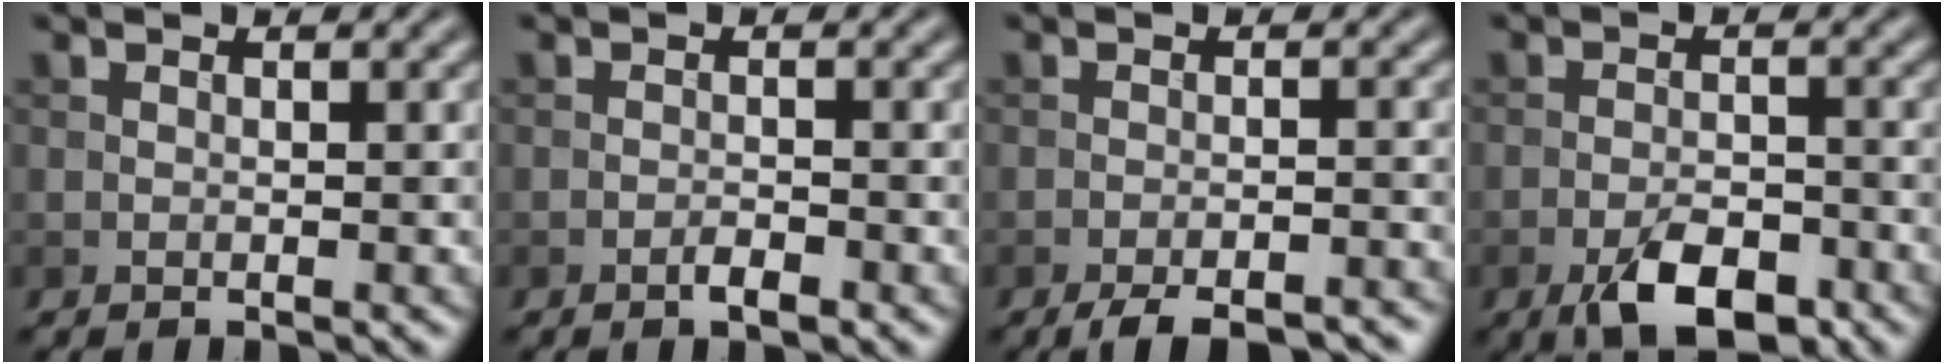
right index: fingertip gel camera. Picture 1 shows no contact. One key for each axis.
{"total": 1.3, "fx": -0.8, "fy": 0.4, "fz": 1.0, "tx": -0.017, "ty": 0.000, "tz": -0.016}
{"total": 5.7, "fx": -4.7, "fy": 1.3, "fz": 2.9, "tx": -0.045, "ty": -0.013, "tz": -0.065}
{"total": 5.4, "fx": -3.2, "fy": 2.3, "fz": 3.7, "tx": -0.060, "ty": -0.003, "tz": -0.057}